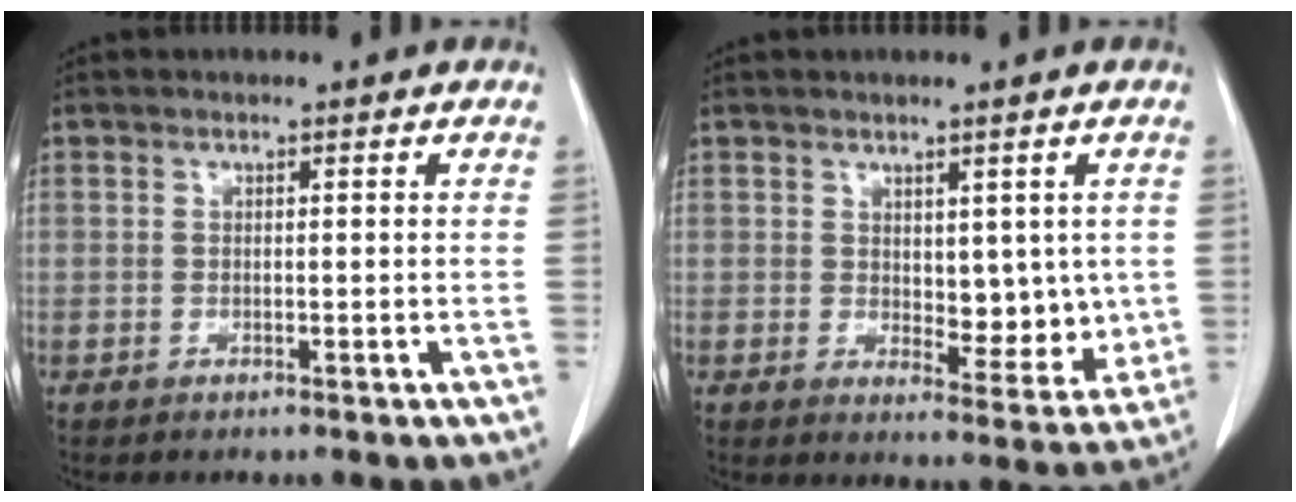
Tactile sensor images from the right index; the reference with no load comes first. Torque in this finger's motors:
{"motor_torque": [0.13, 0.17, 0.08, 0.02]}